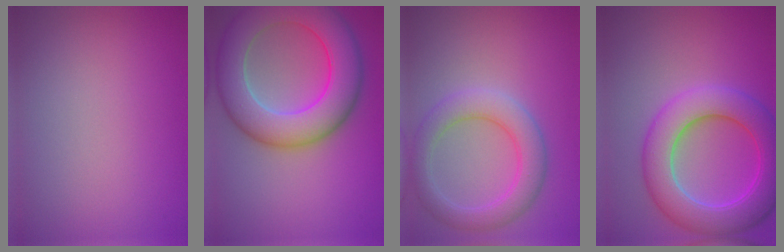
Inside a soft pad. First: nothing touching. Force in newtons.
{"total": 10.1, "press": 10.1, "slide": 0.3}
{"total": 4.6, "press": 4.6, "slide": 0.6}
{"total": 7.9, "press": 7.9, "slide": 0.3}